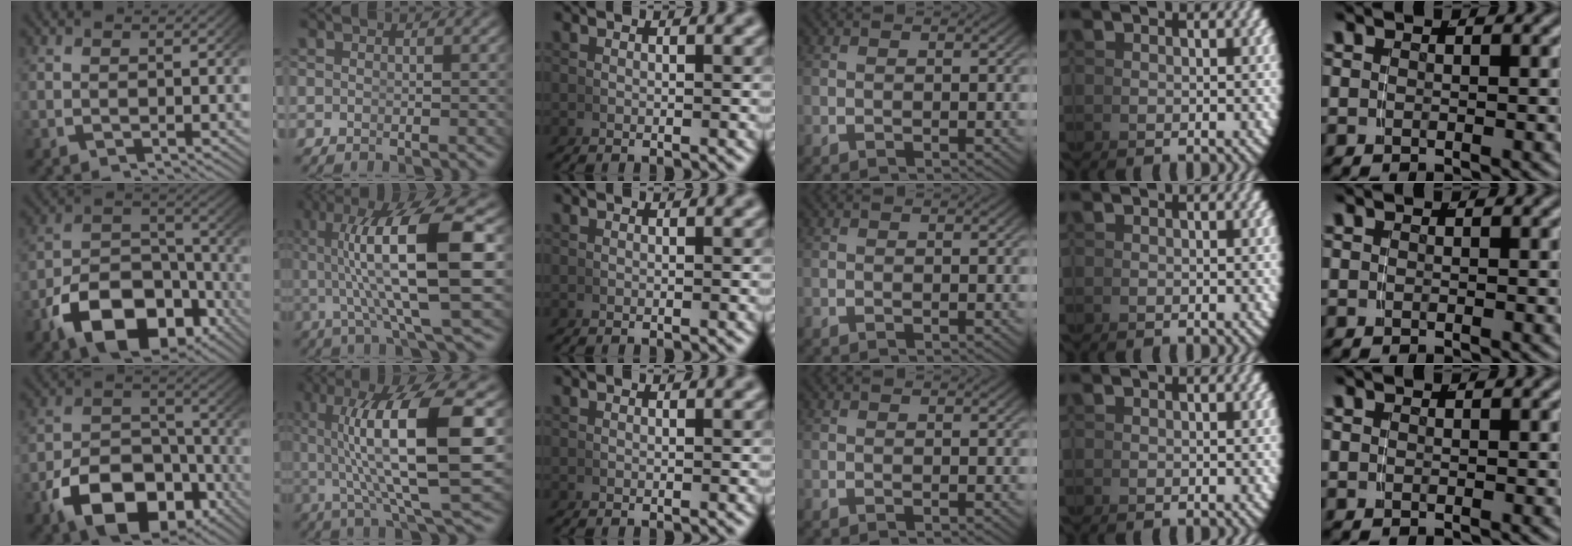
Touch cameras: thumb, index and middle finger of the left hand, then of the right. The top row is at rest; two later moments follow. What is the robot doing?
{"motion": "grasp_and_lifting", "object": "coin"}